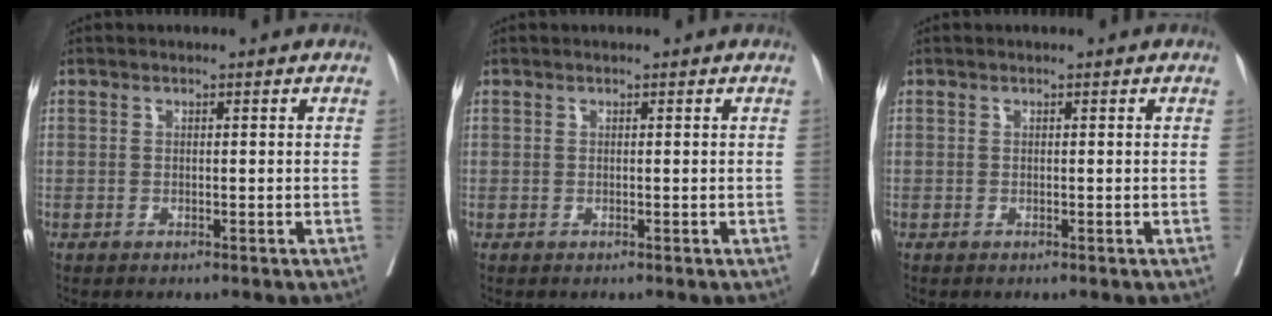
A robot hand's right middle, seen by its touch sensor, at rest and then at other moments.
{"total": 0.0}
{"total": 0.0}